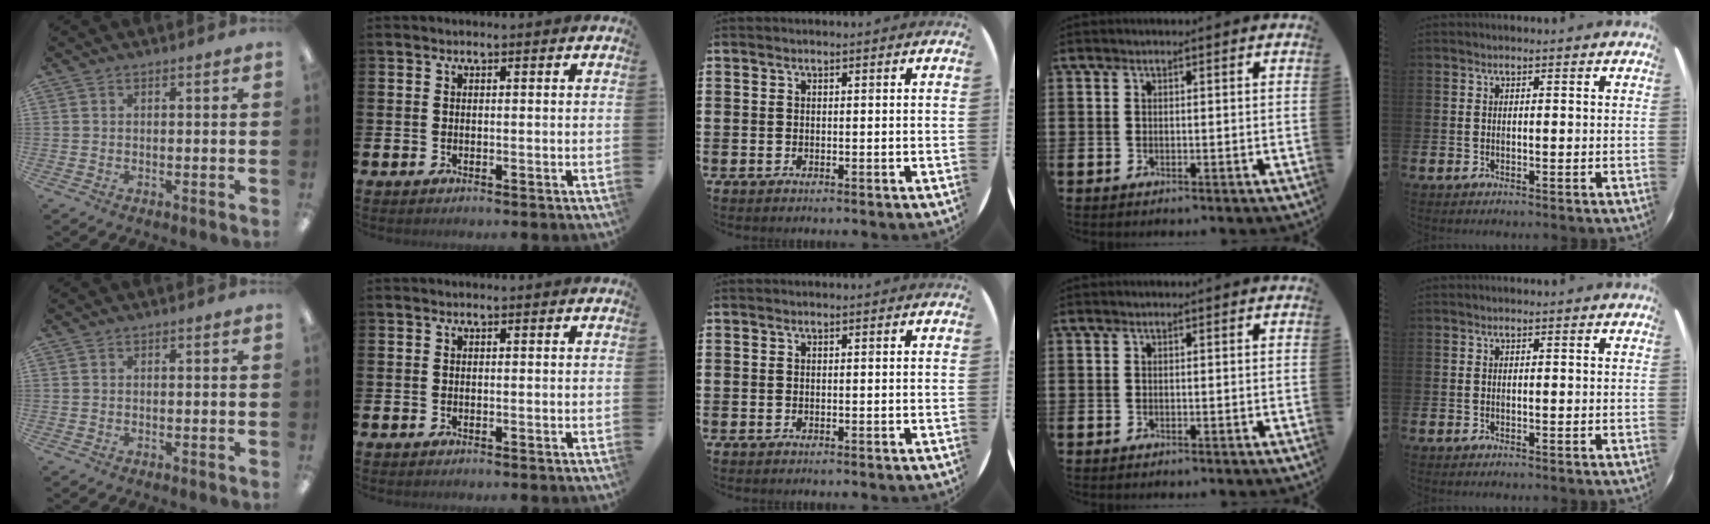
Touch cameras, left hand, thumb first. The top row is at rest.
{}